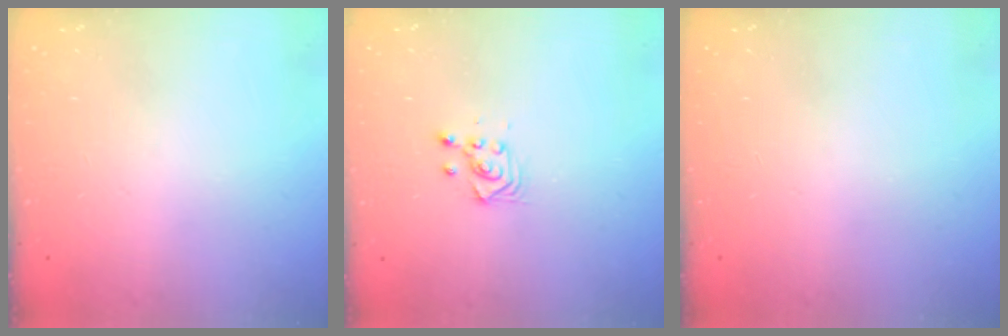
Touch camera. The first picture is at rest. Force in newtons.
{"total": 3.4, "press": 3.1, "slide": 1.2}
{"total": 0.0}